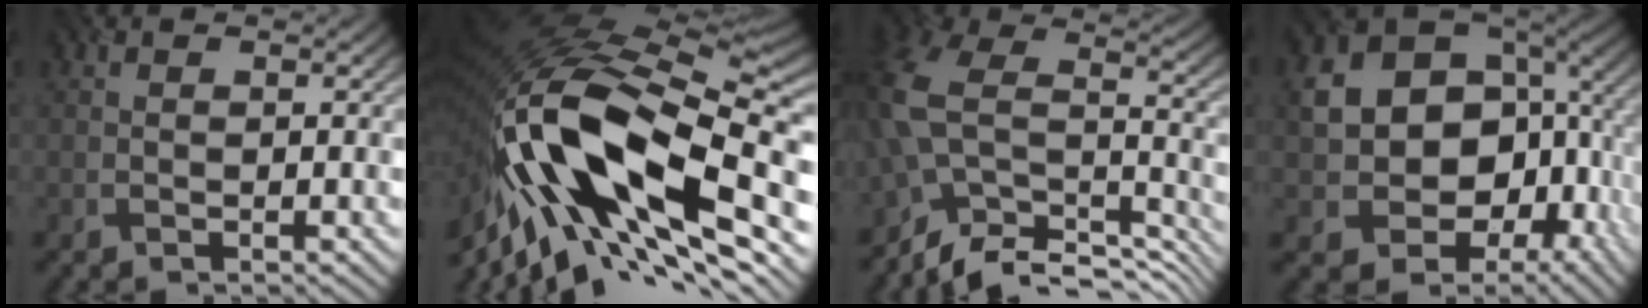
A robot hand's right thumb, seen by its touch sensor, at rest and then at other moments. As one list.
[{"total": 20.2, "force": [-6.6, 9.9, 16.4], "torque": [-0.331, -0.033, -0.106]}, {"total": 11.5, "force": [-5.5, 6.9, 7.3], "torque": [-0.156, -0.015, -0.104]}, {"total": 17.2, "force": [-0.2, 13.2, 11.0], "torque": [-0.197, -0.034, 0.032]}]